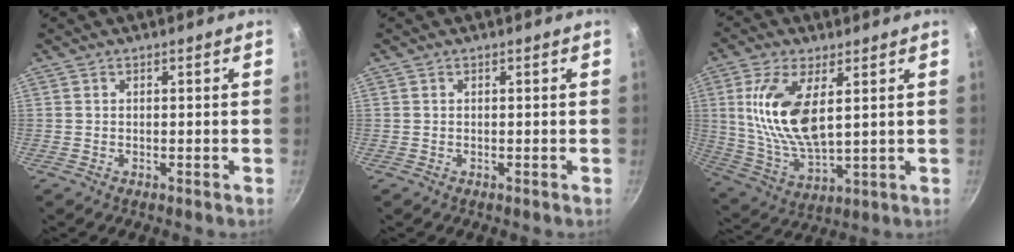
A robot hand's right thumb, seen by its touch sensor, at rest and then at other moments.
{"total": 0.0}
{"total": 14.5, "force": [3.7, 6.5, 12.5], "torque": [-0.246, -0.019, 0.080]}